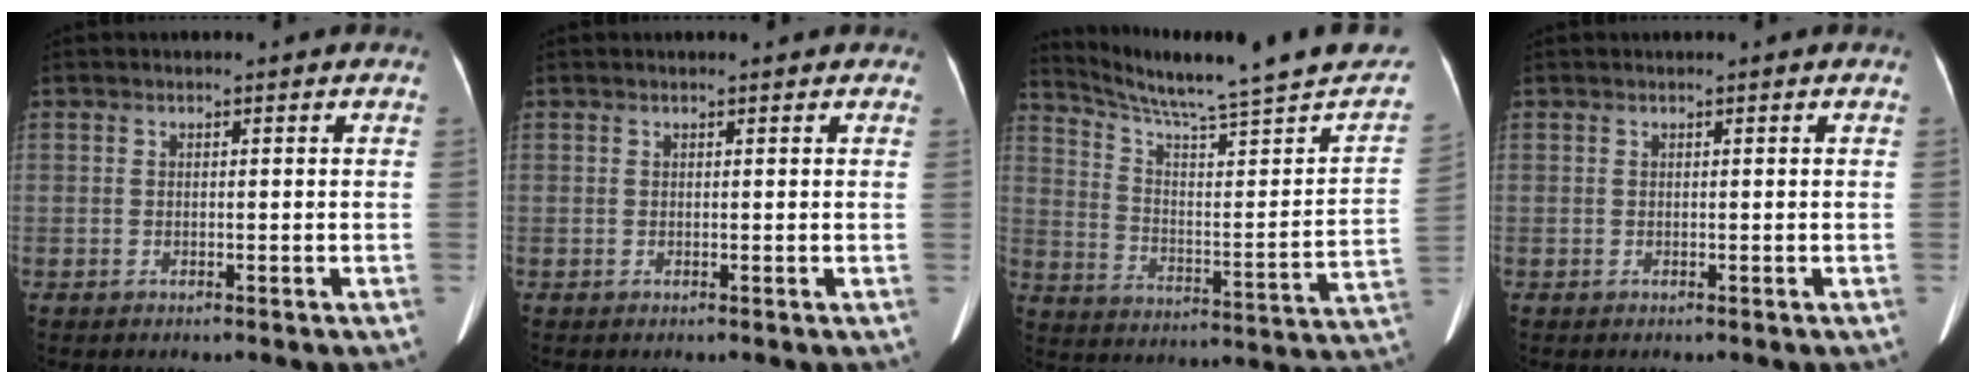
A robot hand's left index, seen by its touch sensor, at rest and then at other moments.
{"total": 2.6, "force": [2.2, 0.8, 1.0], "torque": [-0.011, 0.022, 0.018]}
{"total": 23.8, "force": [21.0, 0.6, 11.3], "torque": [-0.170, -0.071, 0.280]}
{"total": 0.0}